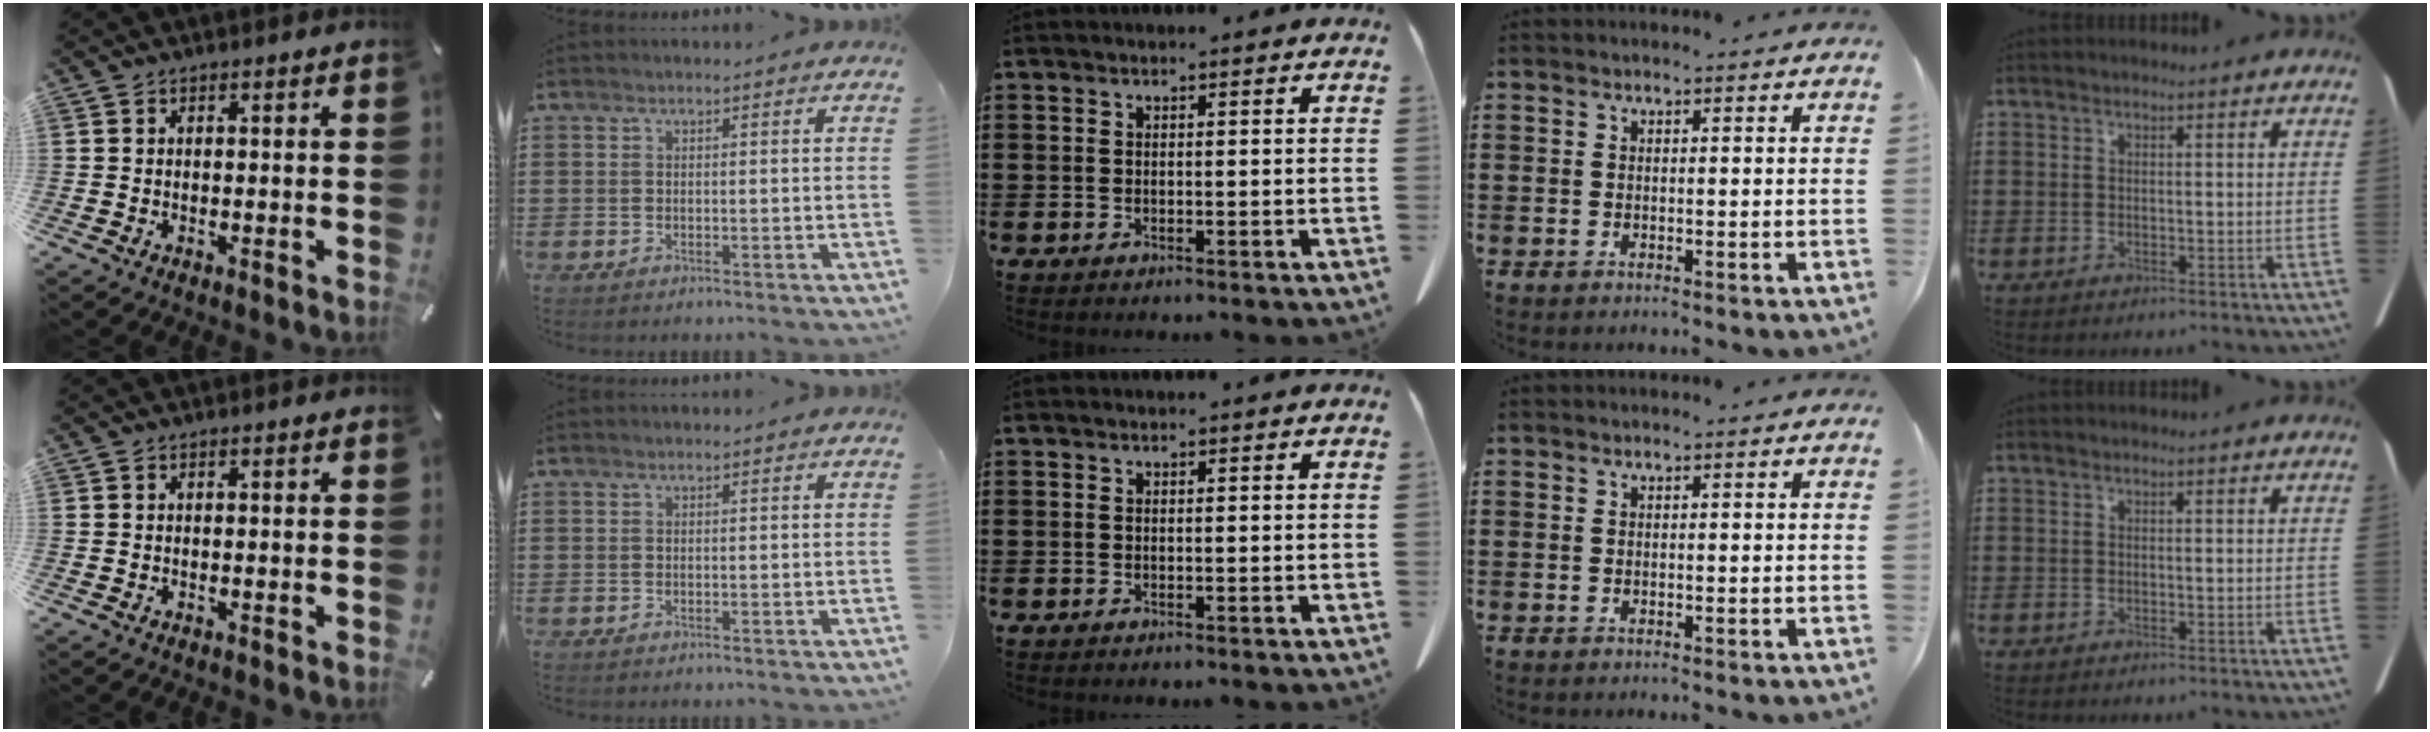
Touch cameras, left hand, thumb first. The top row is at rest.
{}